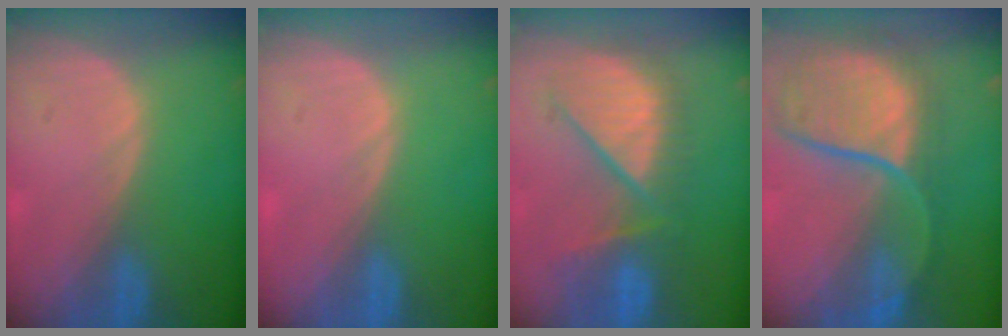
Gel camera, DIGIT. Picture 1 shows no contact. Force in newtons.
{"total": 0.0}
{"total": 9.7, "press": 9.3, "slide": 3.0}
{"total": 11.6, "press": 9.9, "slide": 6.1}